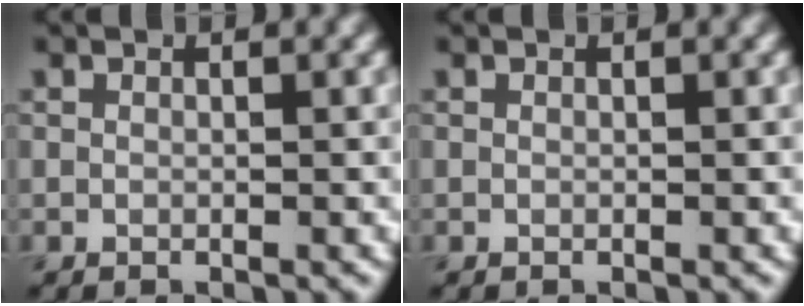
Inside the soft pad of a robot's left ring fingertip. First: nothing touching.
{"total": 0.0}